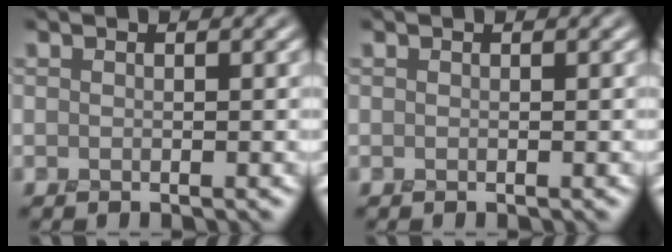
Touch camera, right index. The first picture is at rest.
{"total": 0.0}